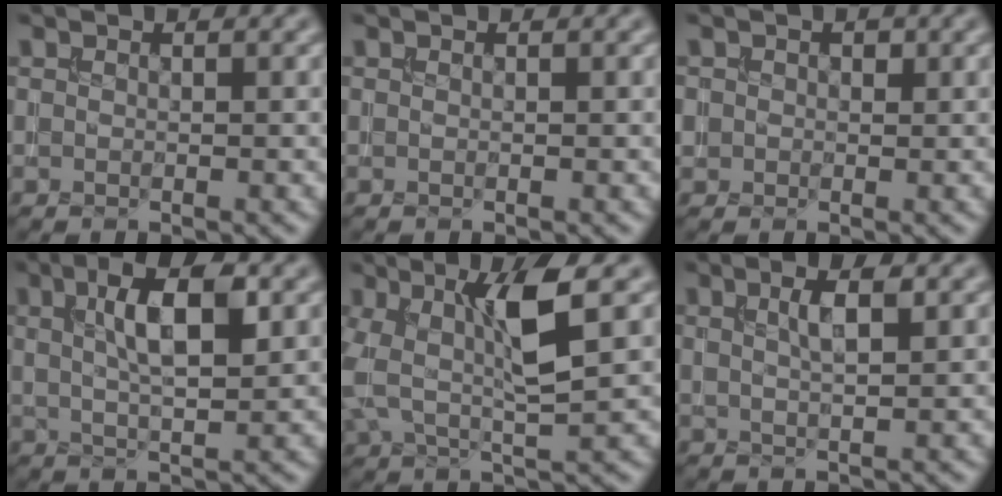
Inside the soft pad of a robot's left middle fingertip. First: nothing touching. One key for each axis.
{"total": 0.0}
{"total": 1.3, "fx": 0.2, "fy": 1.3, "fz": 0.3, "tx": 0.001, "ty": -0.002, "tz": 0.002}
{"total": 6.1, "fx": 2.0, "fy": 2.0, "fz": 5.4, "tx": -0.095, "ty": 0.008, "tz": 0.031}
{"total": 6.5, "fx": 1.2, "fy": 1.9, "fz": 6.1, "tx": -0.125, "ty": 0.006, "tz": 0.021}
{"total": 2.5, "fx": 1.0, "fy": 0.6, "fz": 2.3, "tx": -0.038, "ty": 0.007, "tz": 0.017}